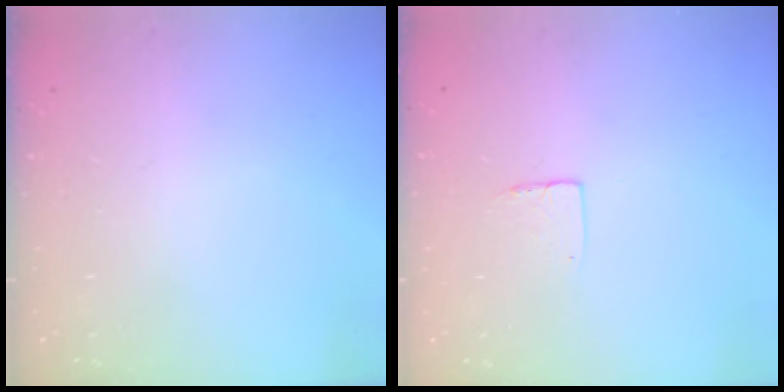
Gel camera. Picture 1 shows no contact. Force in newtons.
{"total": 4.5, "press": 4.5, "slide": 0.3}